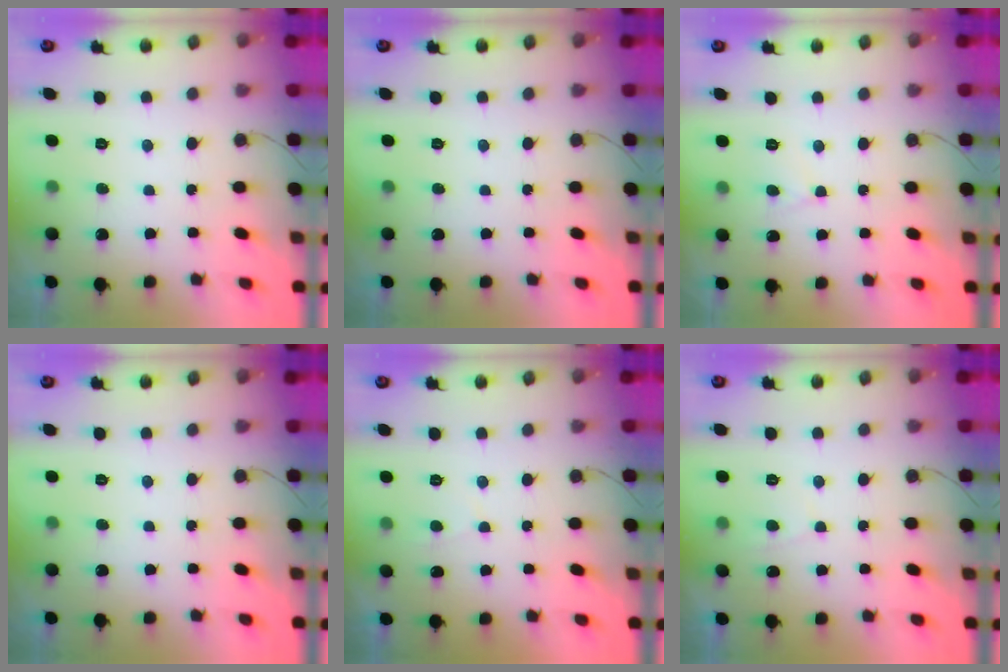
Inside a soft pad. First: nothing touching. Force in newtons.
{"total": 0.0}
{"total": 4.9, "press": 4.8, "slide": 0.5}
{"total": 0.0}
{"total": 2.7, "press": 2.6, "slide": 0.5}
{"total": 2.7, "press": 2.7, "slide": 0.3}